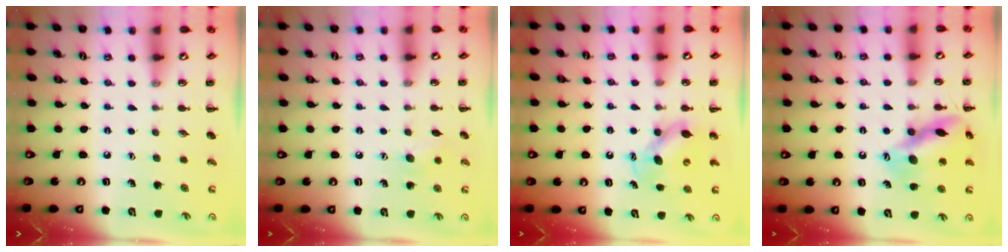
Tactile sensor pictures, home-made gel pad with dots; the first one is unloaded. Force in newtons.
{"total": 5.6, "press": 5.5, "slide": 1.4}
{"total": 6.6, "press": 6.6, "slide": 0.8}
{"total": 14.6, "press": 14.5, "slide": 1.5}